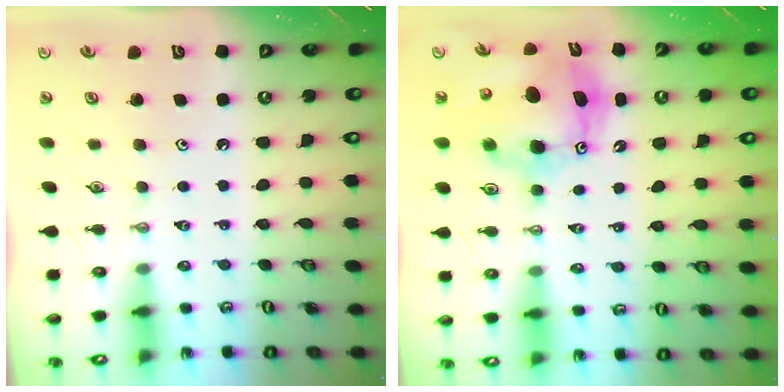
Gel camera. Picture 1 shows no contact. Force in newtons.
{"total": 11.2, "press": 10.9, "slide": 2.7}